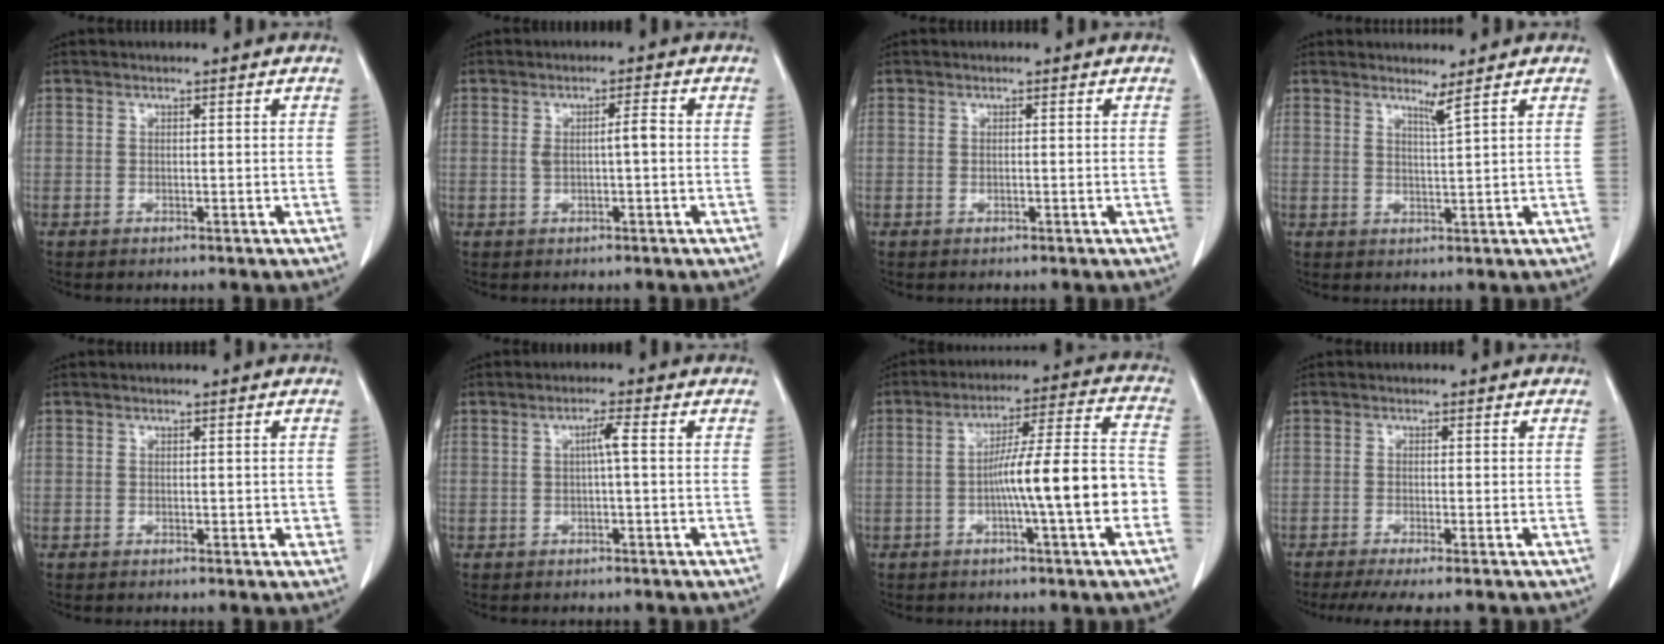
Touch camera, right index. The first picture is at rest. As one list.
[{"total": 2.9, "force": [0.0, 0.3, 2.8], "torque": [-0.051, 0.006, 0.003]}, {"total": 0.0}, {"total": 1.9, "force": [1.5, -0.9, 0.8], "torque": [-0.023, -0.020, 0.029]}, {"total": 1.2, "force": [0.1, 0.9, 0.7], "torque": [-0.004, 0.003, 0.003]}, {"total": 2.3, "force": [0.1, -0.2, 2.2], "torque": [-0.039, 0.004, 0.002]}, {"total": 13.2, "force": [-3.2, 0.2, 12.8], "torque": [-0.205, 0.020, -0.053]}, {"total": 4.8, "force": [-3.7, -0.4, 3.0], "torque": [-0.042, -0.011, -0.061]}]